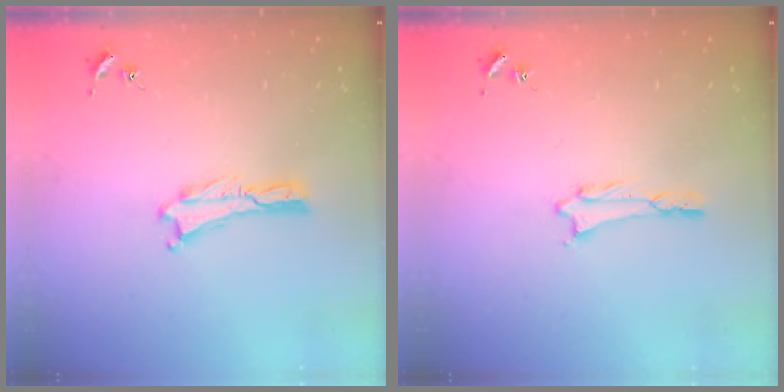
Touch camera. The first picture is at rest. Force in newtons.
{"total": 0.8, "press": 0.8, "slide": 0.1}